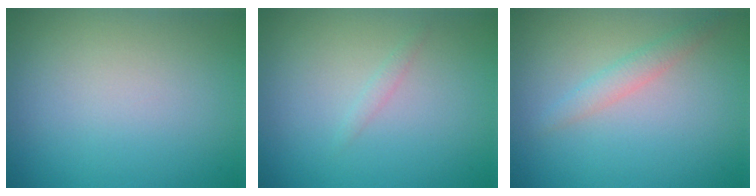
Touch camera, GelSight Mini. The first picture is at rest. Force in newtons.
{"total": 0.6, "press": 0.6, "slide": 0.0}
{"total": 1.6, "press": 1.6, "slide": 0.0}